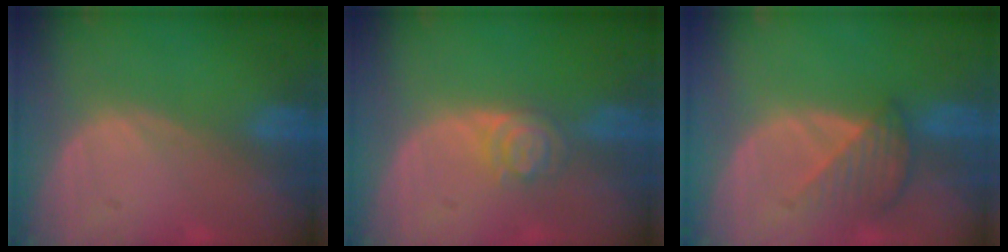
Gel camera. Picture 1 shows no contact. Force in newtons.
{"total": 3.8, "press": 3.5, "slide": 1.6}
{"total": 4.5, "press": 4.1, "slide": 1.7}